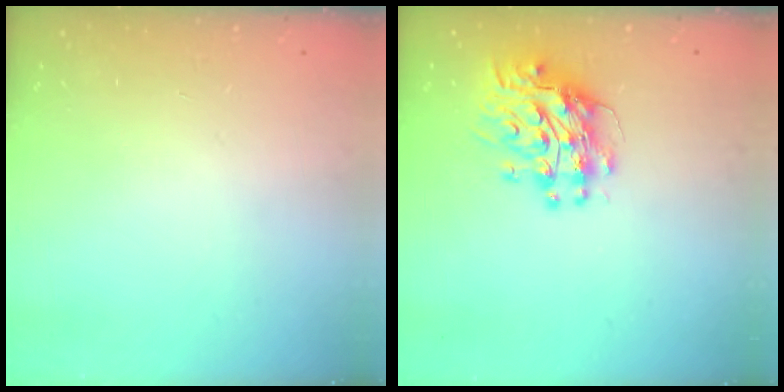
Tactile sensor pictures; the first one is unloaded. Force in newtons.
{"total": 10.7, "press": 10.7, "slide": 0.9}